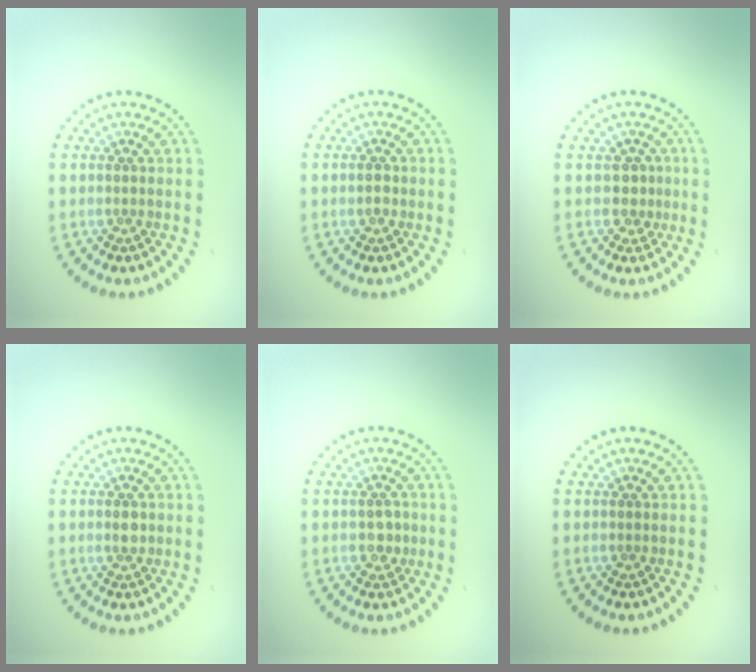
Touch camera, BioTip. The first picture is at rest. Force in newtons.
{"total": 1.1, "press": 1.1, "slide": 0.1}
{"total": 1.8, "press": 1.3, "slide": 1.3}
{"total": 1.0, "press": 1.0, "slide": 0.3}
{"total": 1.5, "press": 1.5, "slide": 0.3}
{"total": 0.0}